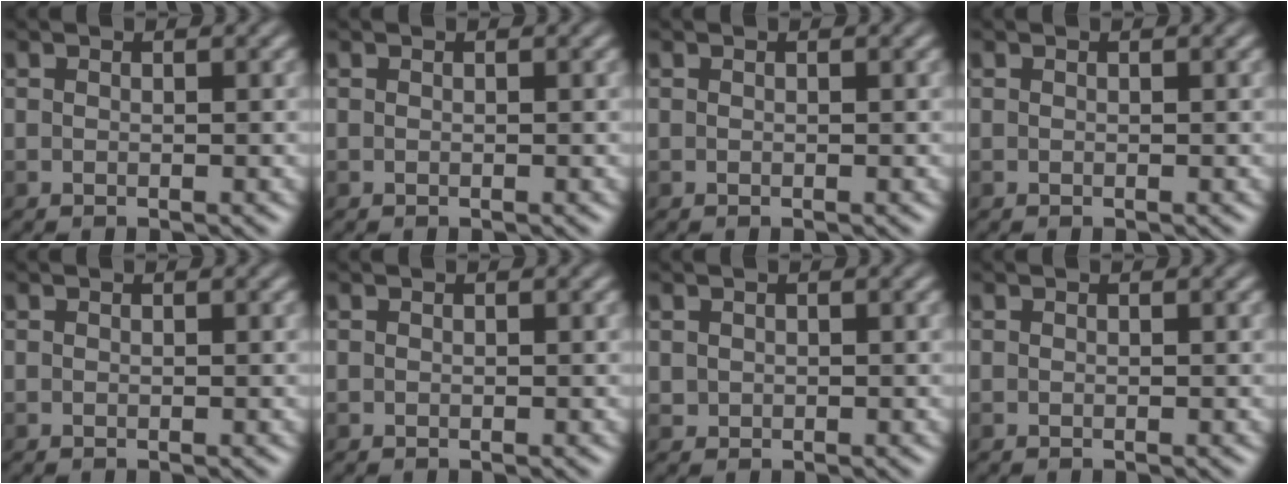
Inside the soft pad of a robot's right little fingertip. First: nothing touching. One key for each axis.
{"total": 0.0}
{"total": 0.0}
{"total": 0.0}
{"total": 0.0}
{"total": 0.0}
{"total": 0.9, "fx": 0.3, "fy": 0.8, "fz": 0.2, "tx": -0.001, "ty": 0.001, "tz": 0.018}
{"total": 0.0}